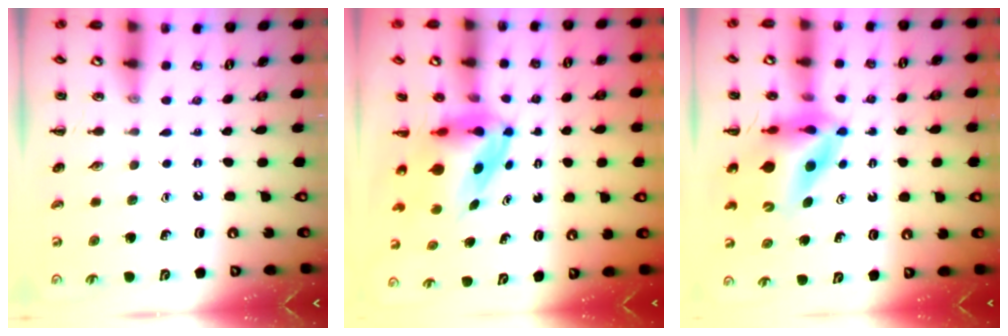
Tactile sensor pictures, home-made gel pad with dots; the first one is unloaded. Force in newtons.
{"total": 5.0, "press": 4.8, "slide": 1.5}
{"total": 10.6, "press": 10.1, "slide": 3.1}